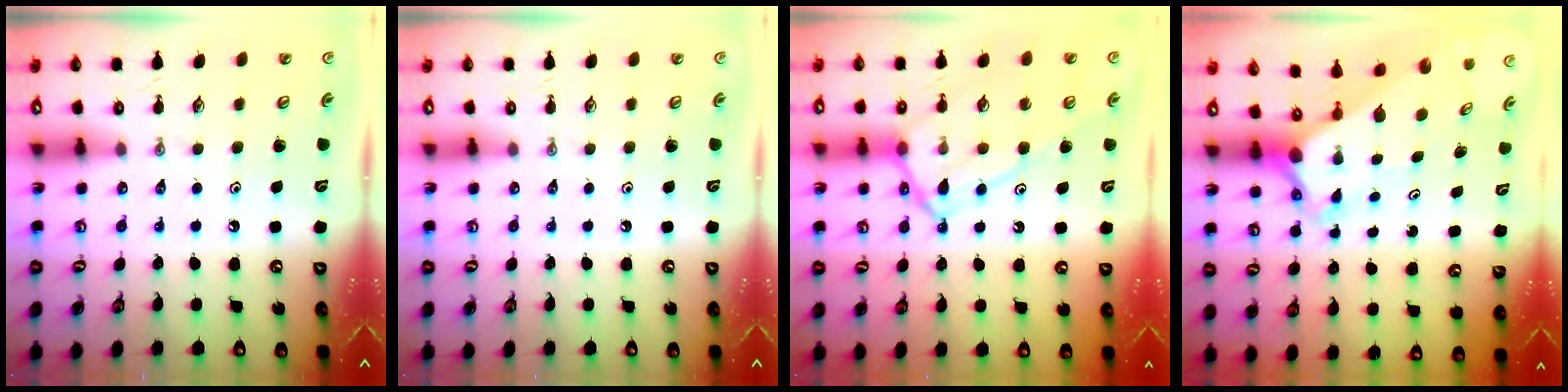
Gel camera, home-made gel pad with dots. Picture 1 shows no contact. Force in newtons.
{"total": 0.0}
{"total": 13.4, "press": 13.4, "slide": 1.0}
{"total": 3.1, "press": 3.0, "slide": 0.3}